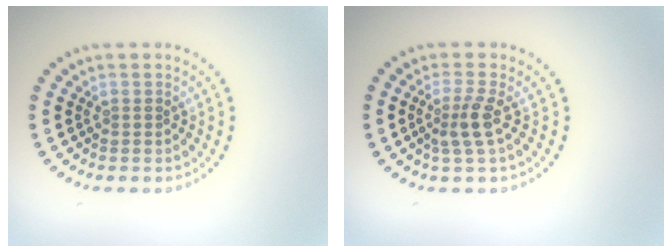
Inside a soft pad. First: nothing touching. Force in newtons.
{"total": 2.3, "press": 1.8, "slide": 1.5}